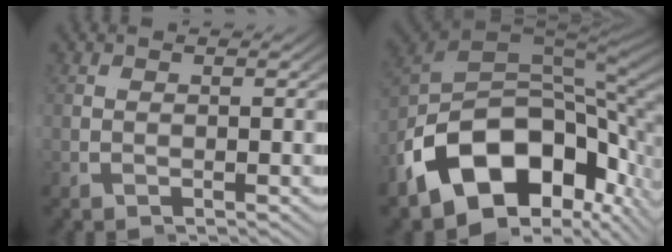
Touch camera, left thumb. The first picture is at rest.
{"total": 20.0, "force": [-1.6, 11.7, 16.1], "torque": [-0.271, -0.008, -0.023]}